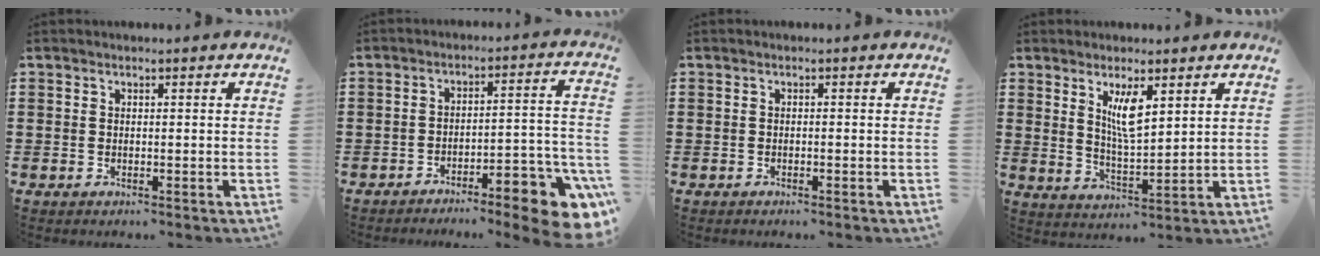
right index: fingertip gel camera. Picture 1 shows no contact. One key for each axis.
{"total": 7.5, "fx": -6.0, "fy": 1.2, "fz": 4.4, "tx": -0.054, "ty": 0.002, "tz": -0.110}
{"total": 0.6, "fx": -0.6, "fy": -0.1, "fz": 0.2, "tx": -0.005, "ty": -0.003, "tz": -0.011}
{"total": 5.7, "fx": 2.7, "fy": 1.6, "fz": 4.8, "tx": -0.093, "ty": -0.001, "tz": 0.045}